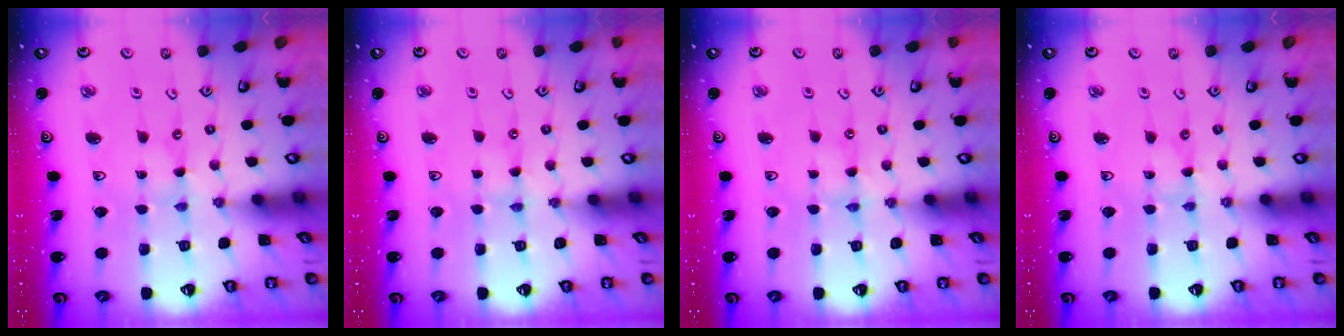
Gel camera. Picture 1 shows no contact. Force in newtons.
{"total": 0.7, "press": 0.6, "slide": 0.3}
{"total": 0.0}
{"total": 0.0}